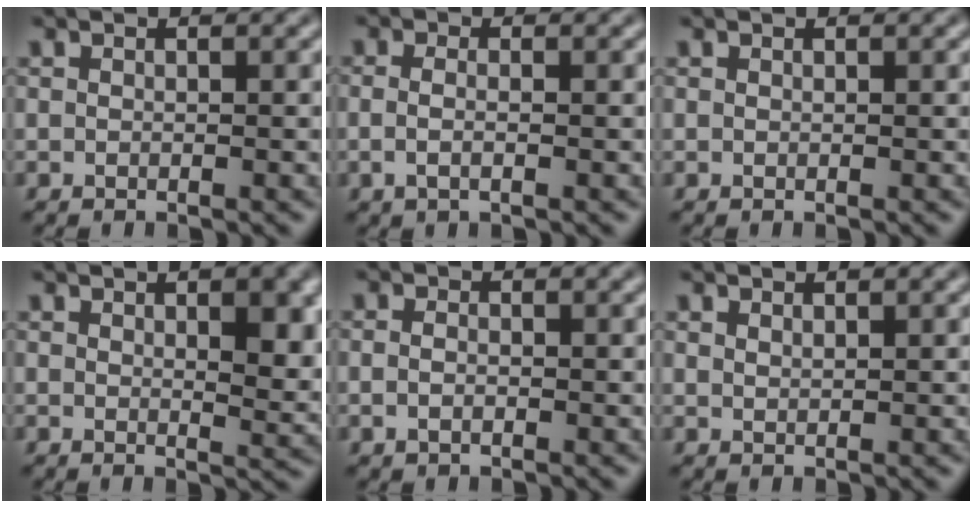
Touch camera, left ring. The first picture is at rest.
{"total": 1.5, "force": [-0.2, 0.6, 1.4], "torque": [-0.028, -0.006, -0.010]}
{"total": 0.0}
{"total": 4.8, "force": [1.7, 1.6, 4.2], "torque": [-0.048, -0.003, 0.030]}
{"total": 1.1, "force": [-0.2, 0.7, 0.9], "torque": [-0.019, -0.001, -0.008]}
{"total": 0.7, "force": [0.6, 0.2, 0.2], "torque": [-0.003, -0.001, 0.015]}